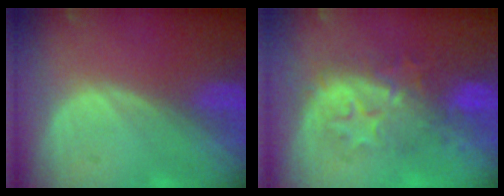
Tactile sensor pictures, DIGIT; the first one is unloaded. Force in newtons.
{"total": 8.1, "press": 8.1, "slide": 0.8}